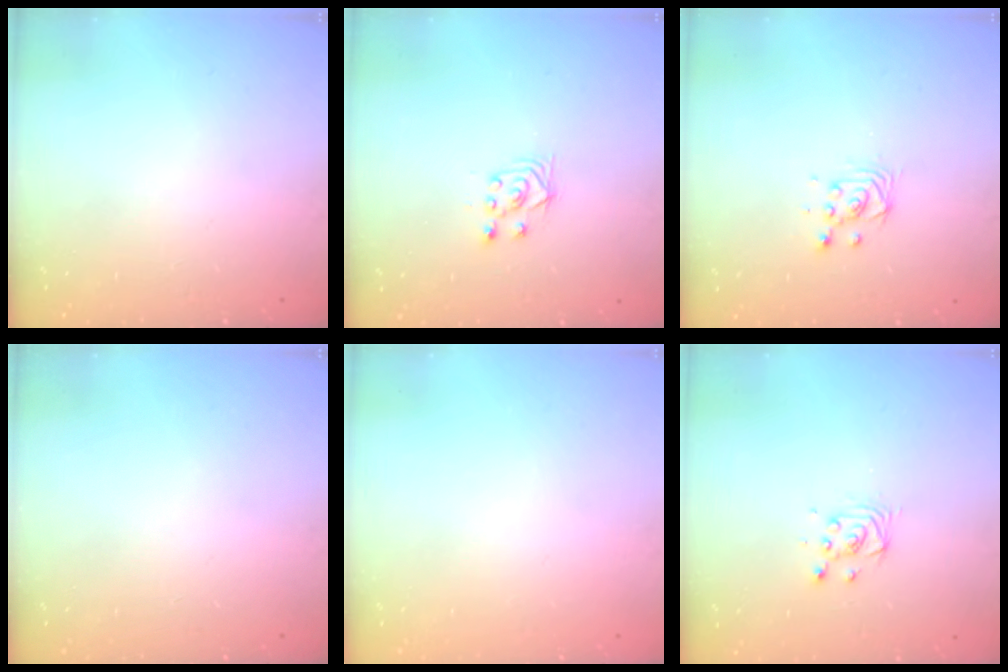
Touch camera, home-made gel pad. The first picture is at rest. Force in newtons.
{"total": 3.8, "press": 3.7, "slide": 0.9}
{"total": 3.4, "press": 3.4, "slide": 0.2}
{"total": 0.0}
{"total": 0.0}
{"total": 3.3, "press": 3.3, "slide": 0.3}